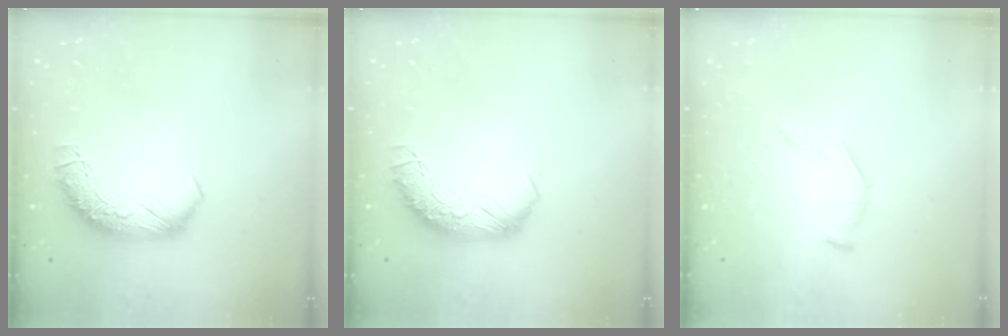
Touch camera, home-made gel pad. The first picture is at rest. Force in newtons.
{"total": 0.0}
{"total": 6.1, "press": 6.0, "slide": 1.2}